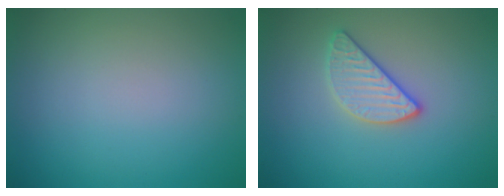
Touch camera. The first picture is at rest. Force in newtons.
{"total": 2.6, "press": 2.5, "slide": 0.7}